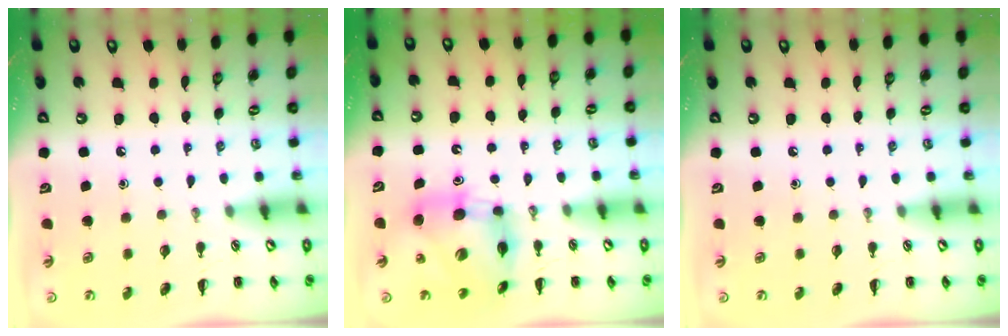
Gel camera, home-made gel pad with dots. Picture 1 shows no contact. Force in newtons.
{"total": 9.7, "press": 9.6, "slide": 1.7}
{"total": 0.0}